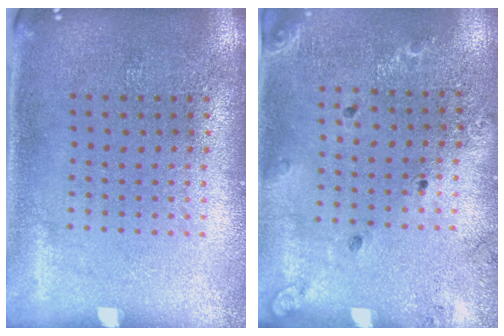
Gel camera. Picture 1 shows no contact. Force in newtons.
{"total": 1.3, "press": 1.3, "slide": 0.2}